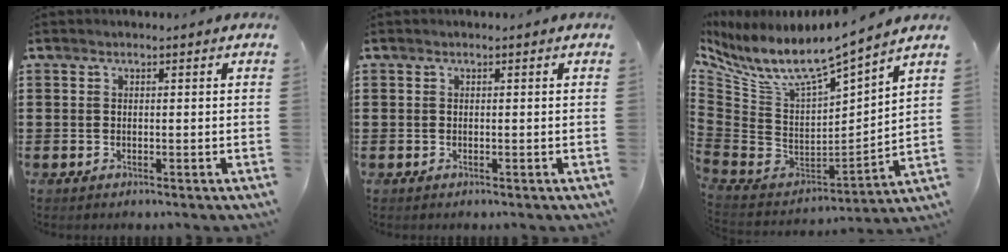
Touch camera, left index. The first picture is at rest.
{"total": 0.0}
{"total": 8.1, "force": [6.4, 1.6, 4.6], "torque": [-0.117, -0.063, 0.107]}